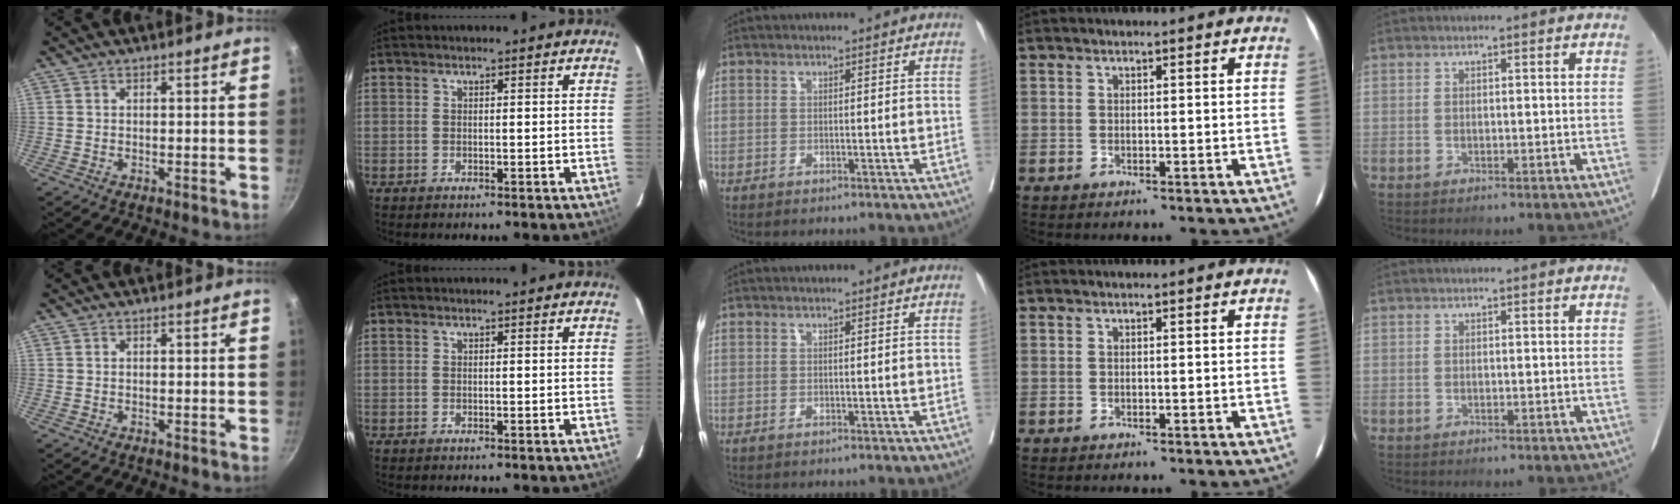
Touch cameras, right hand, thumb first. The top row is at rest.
{}